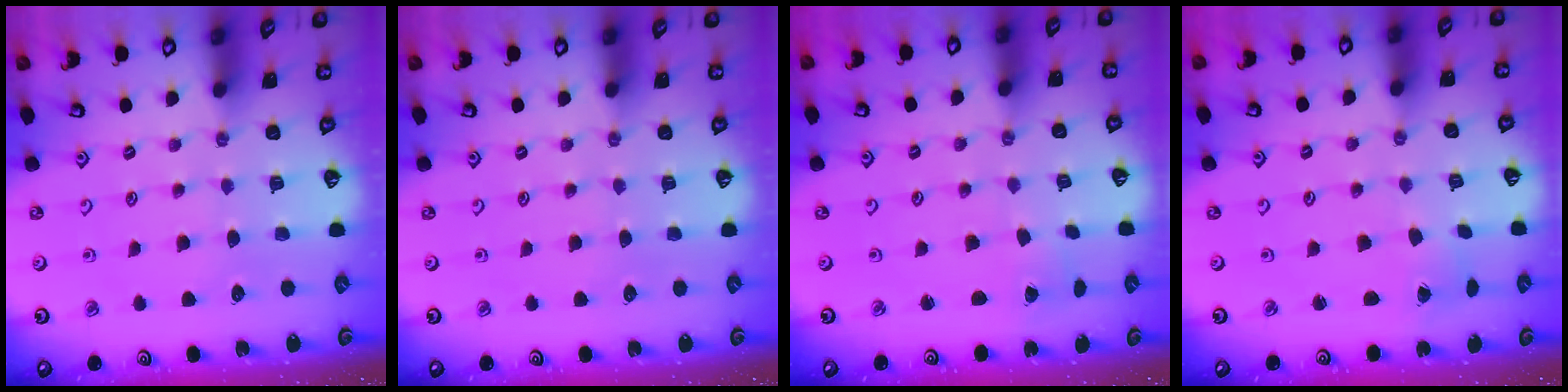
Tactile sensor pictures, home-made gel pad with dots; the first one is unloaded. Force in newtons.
{"total": 0.0}
{"total": 1.5, "press": 1.5, "slide": 0.2}
{"total": 1.3, "press": 1.2, "slide": 0.2}